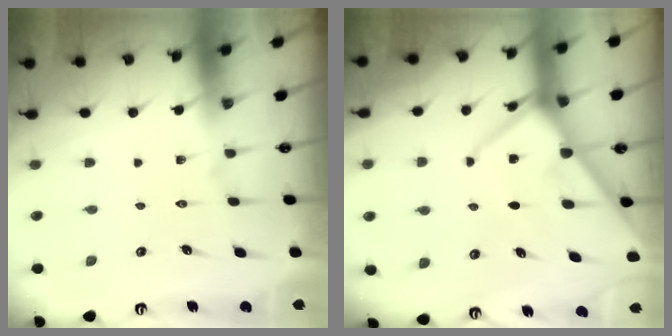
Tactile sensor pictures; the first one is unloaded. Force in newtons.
{"total": 9.6, "press": 9.5, "slide": 1.0}